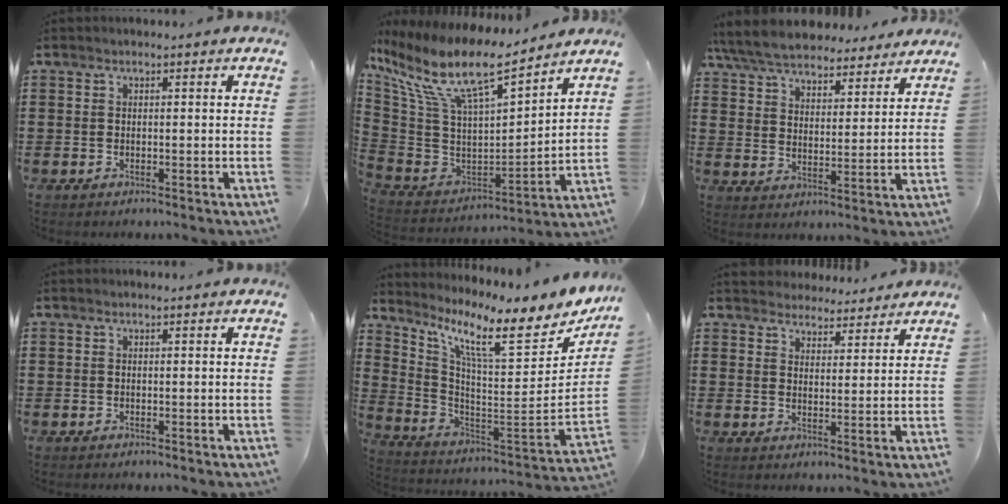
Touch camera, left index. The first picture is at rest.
{"total": 13.7, "force": [9.1, 3.6, 9.6], "torque": [-0.220, -0.054, 0.155]}
{"total": 7.0, "force": [6.7, 1.2, 1.9], "torque": [-0.068, -0.032, 0.119]}
{"total": 0.0}
{"total": 11.3, "force": [7.4, 1.5, 8.4], "torque": [-0.185, -0.054, 0.116]}
{"total": 4.0, "force": [3.9, 1.0, -0.2], "torque": [-0.012, -0.014, 0.072]}